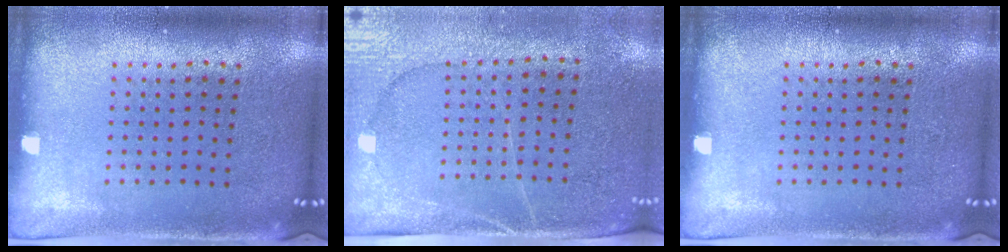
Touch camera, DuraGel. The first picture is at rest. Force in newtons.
{"total": 3.0, "press": 2.8, "slide": 1.3}
{"total": 0.0}